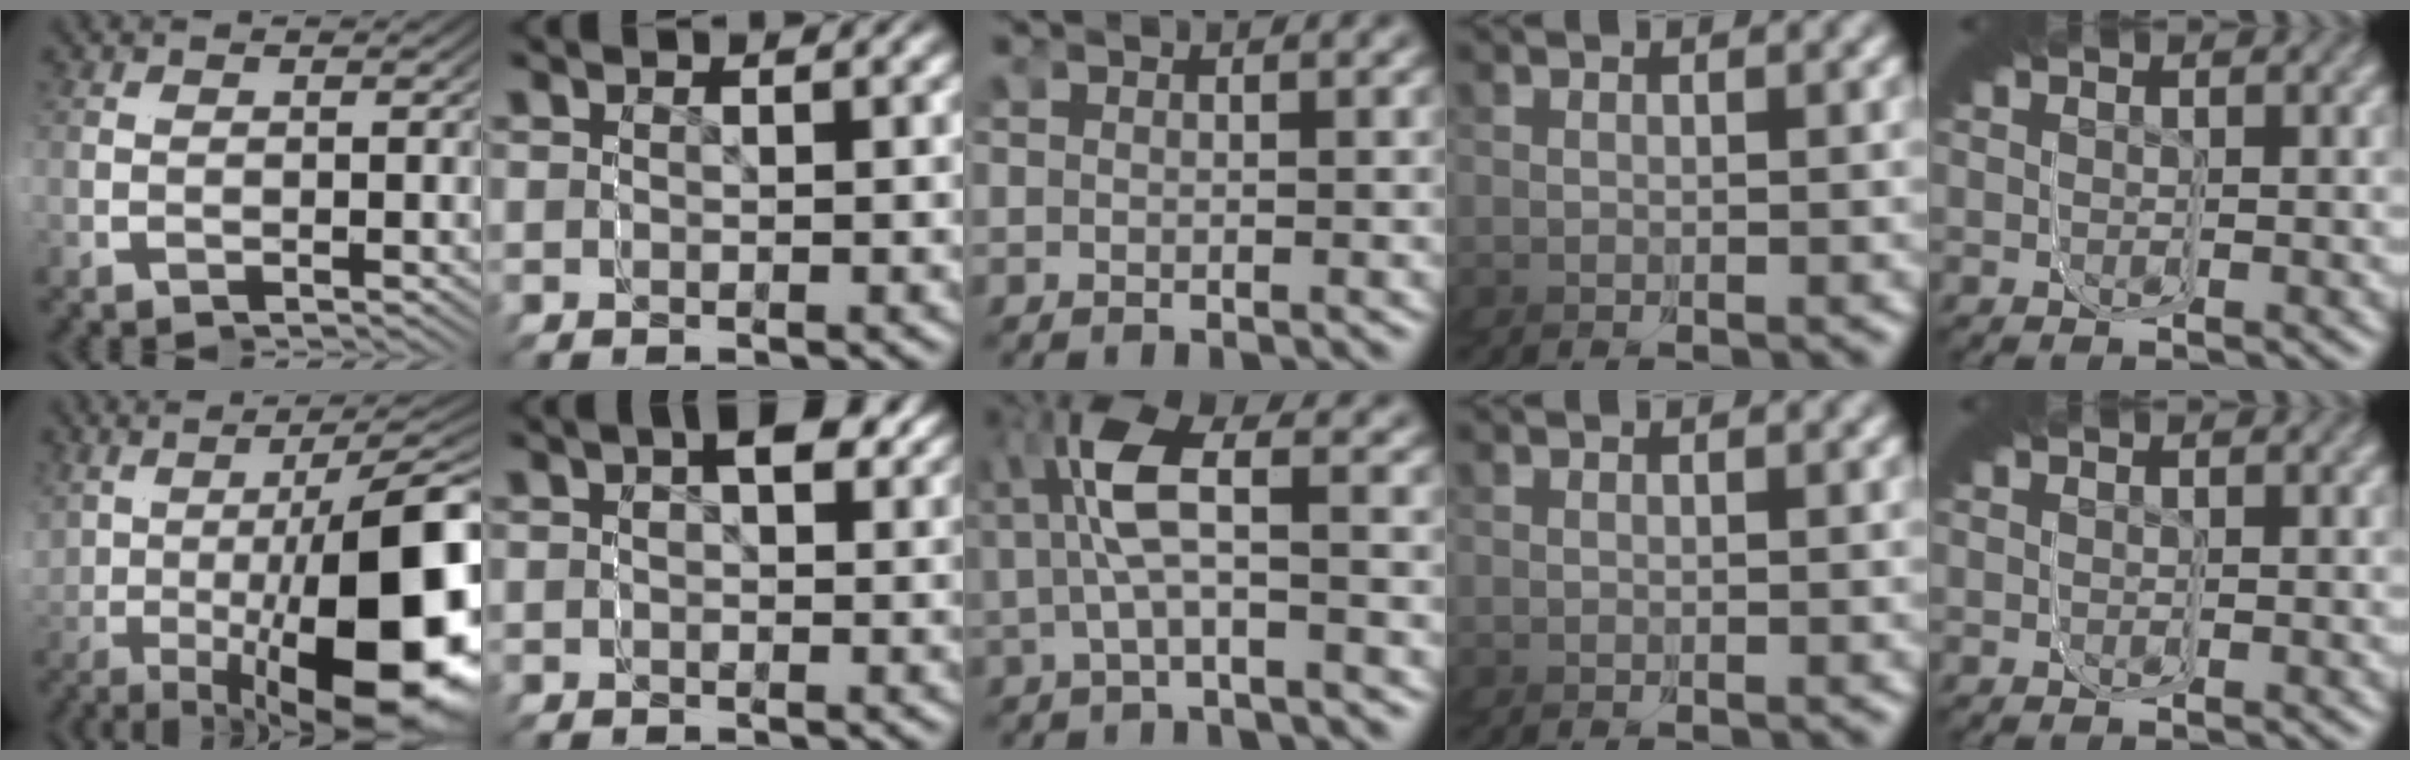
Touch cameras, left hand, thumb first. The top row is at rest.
{"thumb": {"total": 15.1, "force": [-1.8, 3.0, 14.7], "torque": [-0.186, 0.020, -0.014]}, "index": {"total": 2.2, "force": [1.0, 1.5, 1.3], "torque": [-0.013, 0.000, 0.011]}, "middle": {"total": 6.0, "force": [0.7, 2.6, 5.3], "torque": [-0.122, 0.009, 0.003]}}